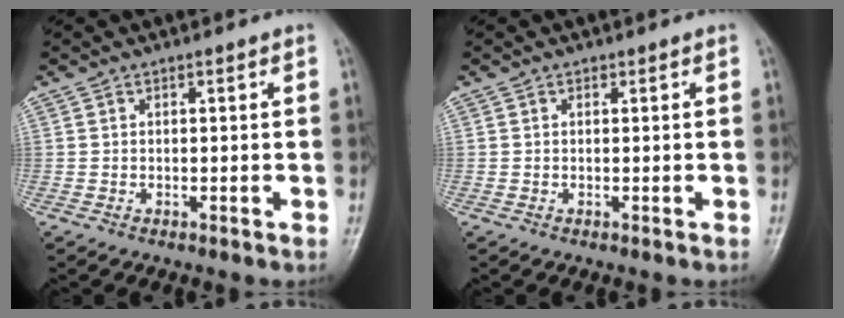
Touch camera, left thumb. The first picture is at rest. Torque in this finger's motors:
{"motor_torque": [0.00, 0.00, -0.01, -0.01, 0.00]}